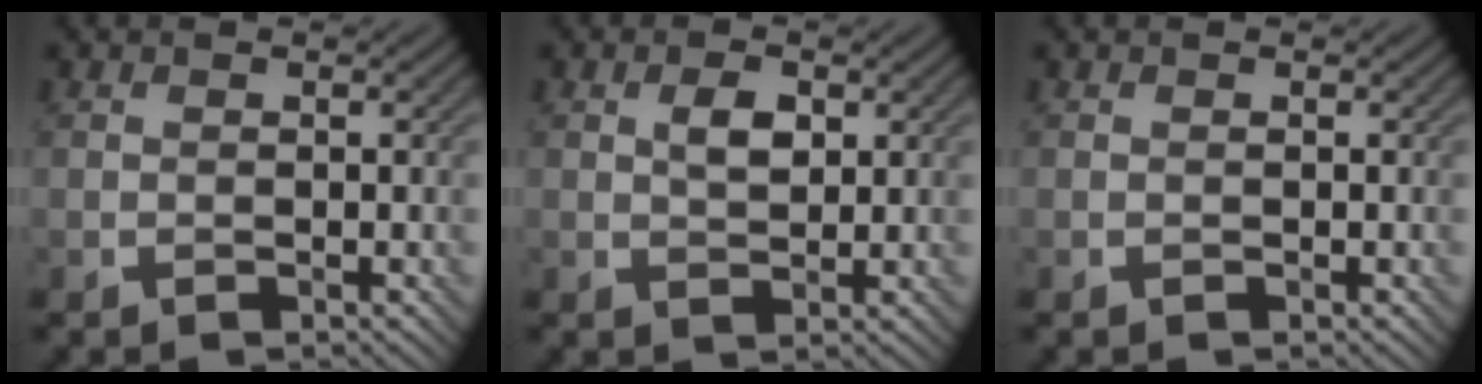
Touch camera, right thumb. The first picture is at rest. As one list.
[{"total": 2.7, "force": [0.8, 1.5, 2.1], "torque": [-0.040, -0.001, 0.014]}, {"total": 0.0}]